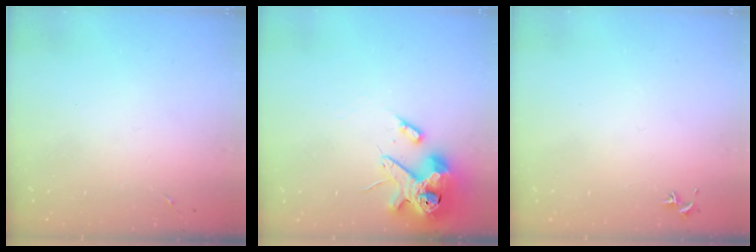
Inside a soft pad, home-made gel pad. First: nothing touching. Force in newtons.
{"total": 14.2, "press": 14.0, "slide": 2.3}
{"total": 0.8, "press": 0.7, "slide": 0.3}